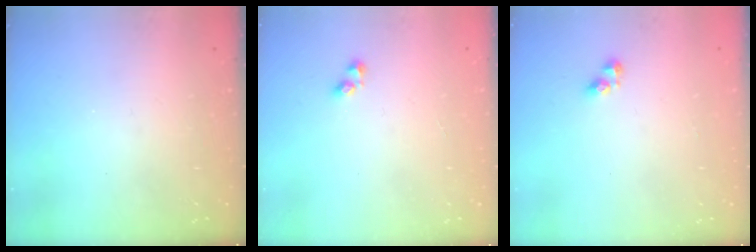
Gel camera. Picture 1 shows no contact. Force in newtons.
{"total": 2.9, "press": 2.6, "slide": 1.3}
{"total": 3.4, "press": 3.4, "slide": 0.3}